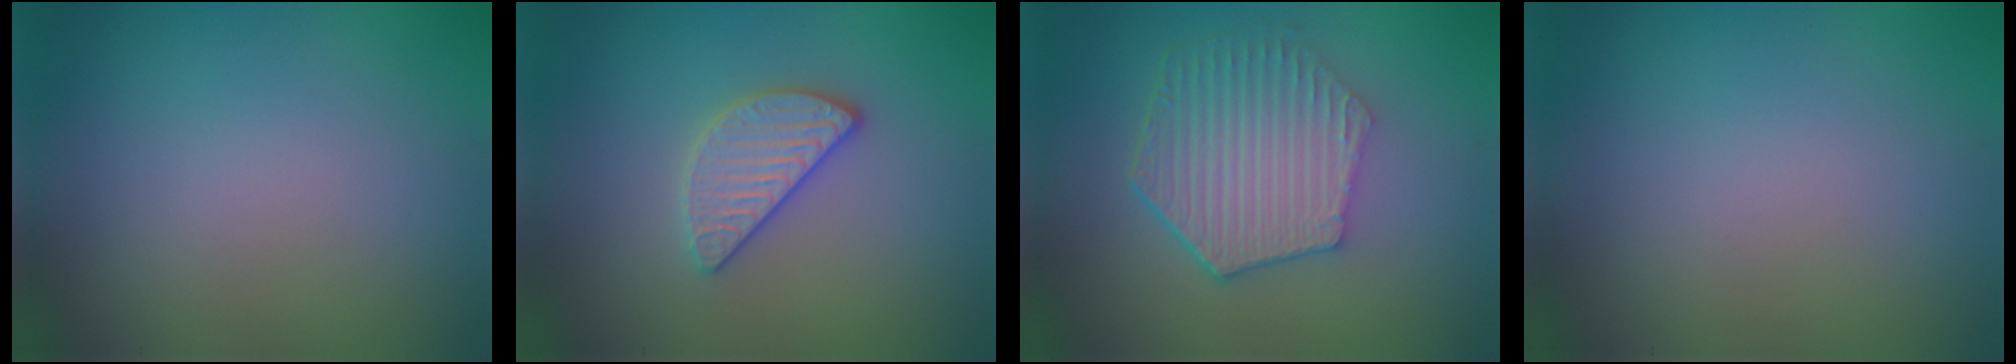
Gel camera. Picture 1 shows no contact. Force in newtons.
{"total": 3.0, "press": 2.8, "slide": 1.1}
{"total": 5.9, "press": 4.4, "slide": 4.0}
{"total": 0.0}